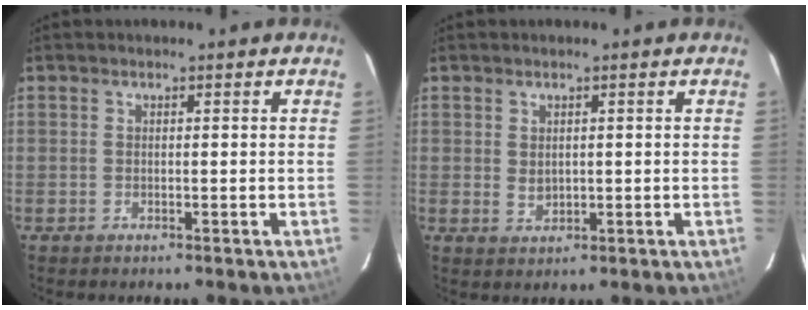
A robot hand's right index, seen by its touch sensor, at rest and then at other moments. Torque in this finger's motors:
{"motor_torque": [0.05, 0.02, 0.10, 0.00]}